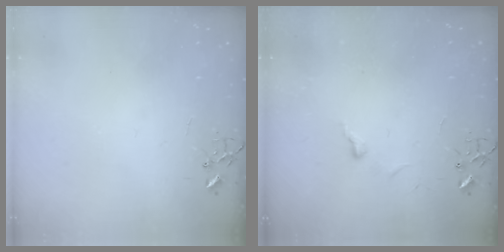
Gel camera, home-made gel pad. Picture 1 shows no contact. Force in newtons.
{"total": 4.9, "press": 4.8, "slide": 0.6}